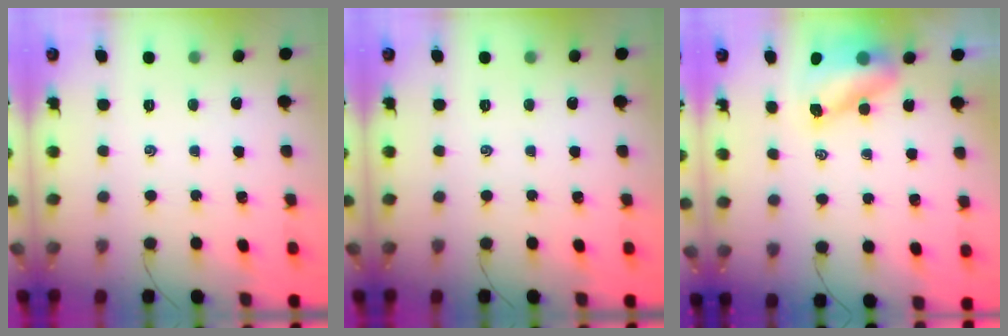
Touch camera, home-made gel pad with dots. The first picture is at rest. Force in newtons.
{"total": 0.0}
{"total": 7.8, "press": 7.7, "slide": 1.4}